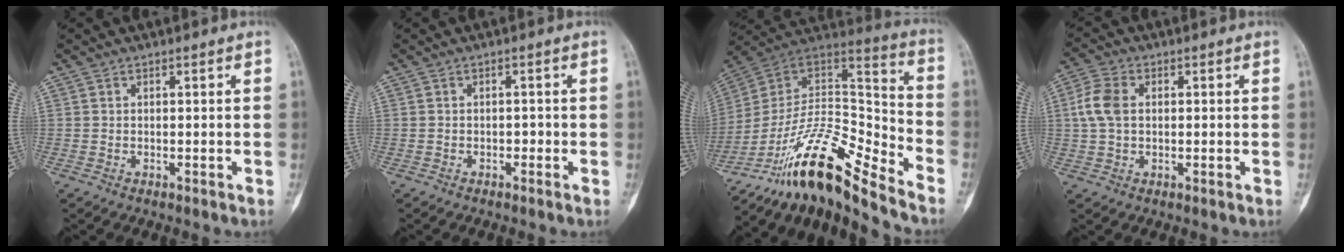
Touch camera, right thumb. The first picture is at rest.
{"total": 1.0, "force": [-0.4, 0.7, 0.5], "torque": [-0.005, 0.002, -0.010]}
{"total": 20.0, "force": [-15.4, 4.3, 12.0], "torque": [-0.198, 0.115, -0.269]}
{"total": 6.2, "force": [0.7, 4.2, 4.5], "torque": [-0.105, 0.014, 0.011]}